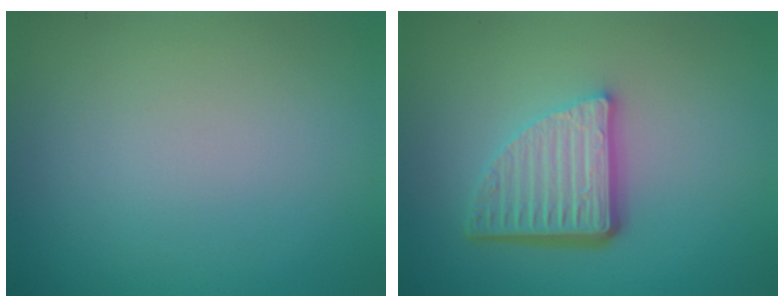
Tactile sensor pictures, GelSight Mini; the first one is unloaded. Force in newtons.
{"total": 5.5, "press": 3.8, "slide": 4.0}